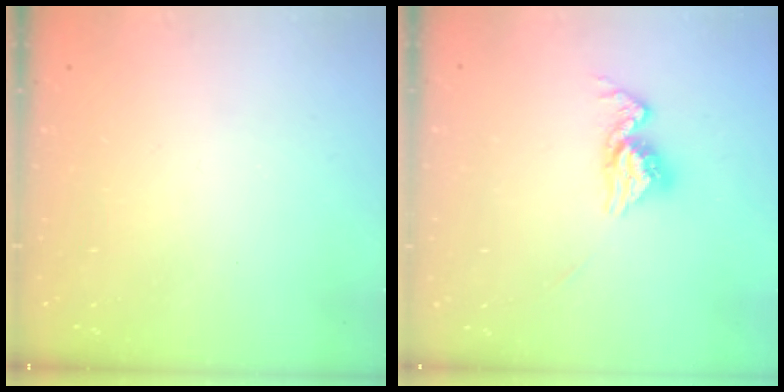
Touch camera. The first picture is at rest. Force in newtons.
{"total": 12.4, "press": 12.3, "slide": 1.0}